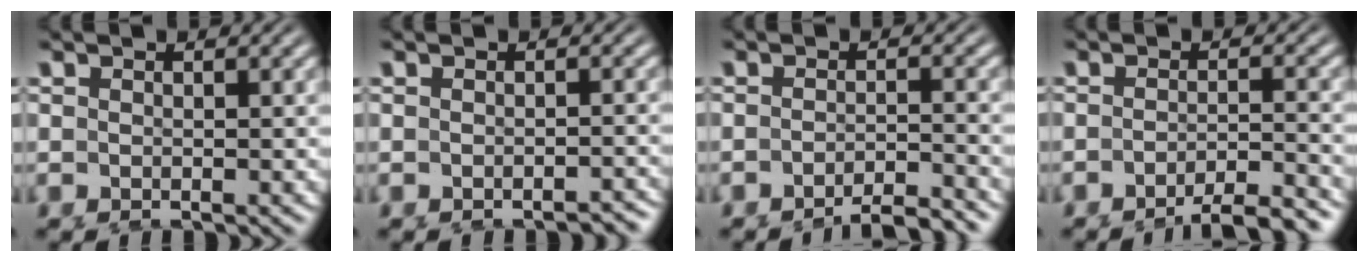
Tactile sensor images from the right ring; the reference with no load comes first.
{"total": 1.9, "force": [-1.9, 0.1, 0.3], "torque": [-0.008, -0.005, -0.024]}
{"total": 4.0, "force": [-3.8, -0.1, 1.2], "torque": [-0.009, -0.008, -0.061]}
{"total": 4.9, "force": [-4.4, 0.2, 2.2], "torque": [-0.016, -0.009, -0.070]}